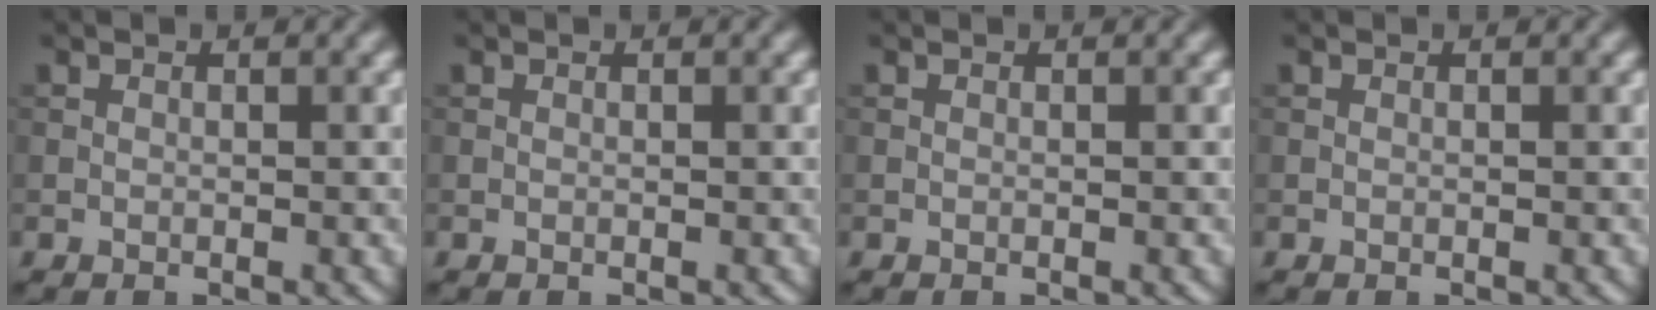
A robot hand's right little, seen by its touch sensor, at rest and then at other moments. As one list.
[{"total": 0.0}, {"total": 0.0}, {"total": 0.0}]